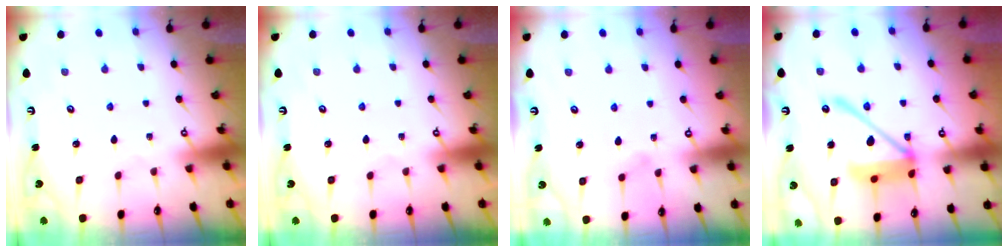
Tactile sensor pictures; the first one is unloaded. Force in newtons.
{"total": 0.0}
{"total": 3.7, "press": 3.7, "slide": 0.5}
{"total": 15.1, "press": 14.9, "slide": 2.2}